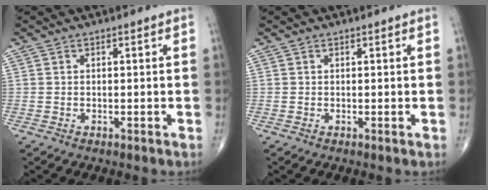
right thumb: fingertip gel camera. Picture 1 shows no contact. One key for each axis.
{"total": 0.0}